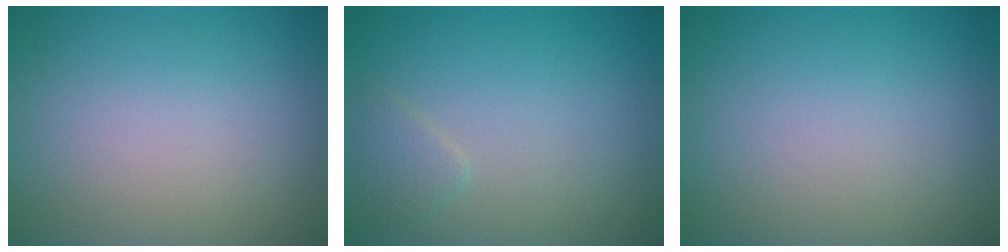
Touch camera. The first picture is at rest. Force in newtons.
{"total": 1.2, "press": 1.2, "slide": 0.1}
{"total": 0.0}